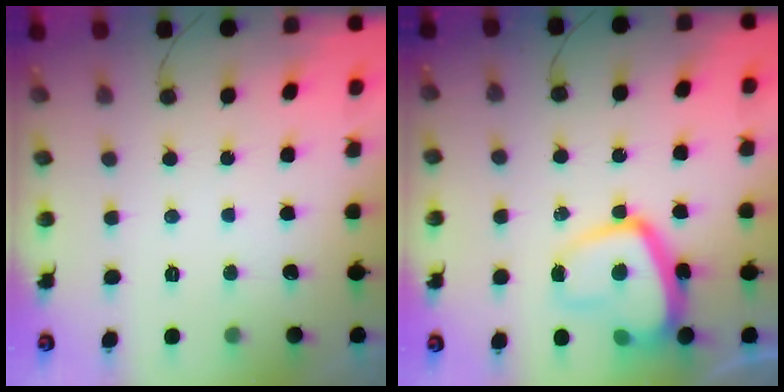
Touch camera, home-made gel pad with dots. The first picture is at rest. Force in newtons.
{"total": 14.4, "press": 14.3, "slide": 1.4}